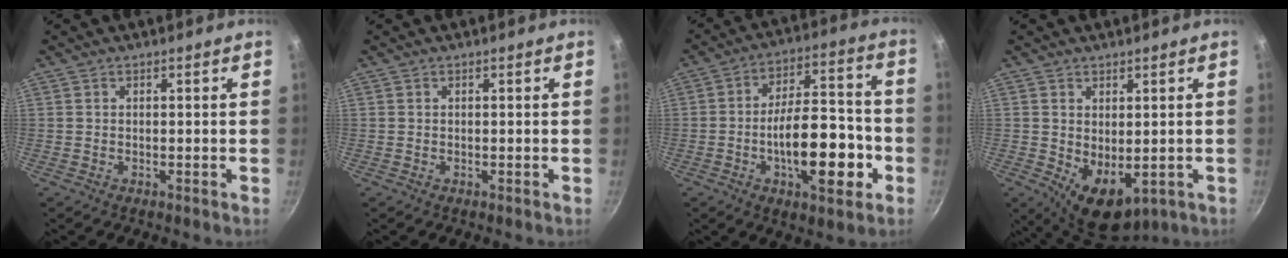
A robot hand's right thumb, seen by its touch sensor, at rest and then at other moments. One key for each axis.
{"total": 0.0}
{"total": 17.4, "fx": -5.3, "fy": 7.4, "fz": 14.8, "tx": -0.193, "ty": 0.044, "tz": -0.081}
{"total": 7.7, "fx": -0.3, "fy": 4.8, "fz": 6.0, "tx": -0.070, "ty": -0.018, "tz": 0.013}